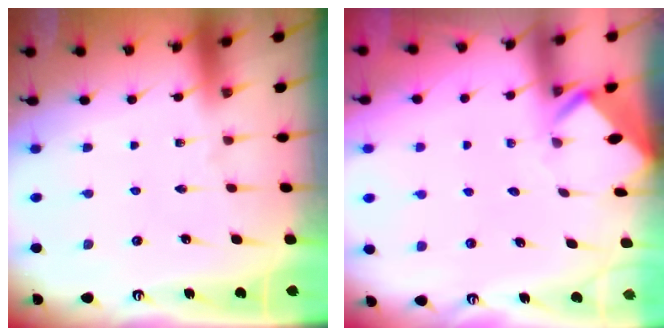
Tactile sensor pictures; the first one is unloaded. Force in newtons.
{"total": 3.4, "press": 3.4, "slide": 0.1}